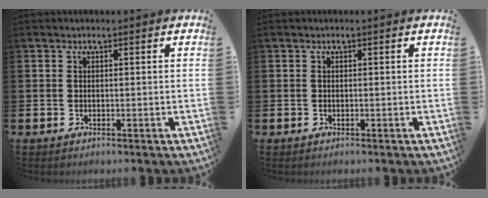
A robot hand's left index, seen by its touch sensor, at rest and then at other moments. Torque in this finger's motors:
{"motor_torque": [-0.01, -0.03, -0.09, -0.01]}